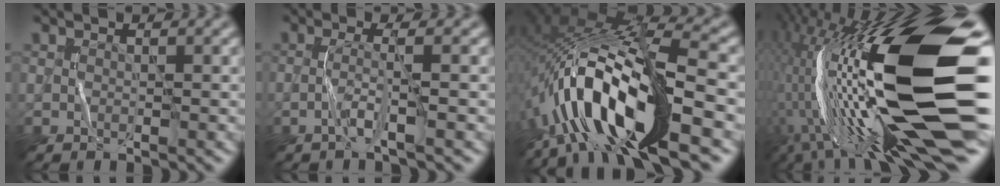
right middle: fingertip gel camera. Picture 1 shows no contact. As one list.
[{"total": 2.0, "force": [-0.7, 0.1, 1.8], "torque": [-0.037, 0.006, -0.021]}, {"total": 14.7, "force": [-5.5, 4.9, 12.7], "torque": [-0.241, 0.018, -0.096]}, {"total": 19.9, "force": [-1.2, 6.5, 18.8], "torque": [-0.330, -0.020, -0.021]}]